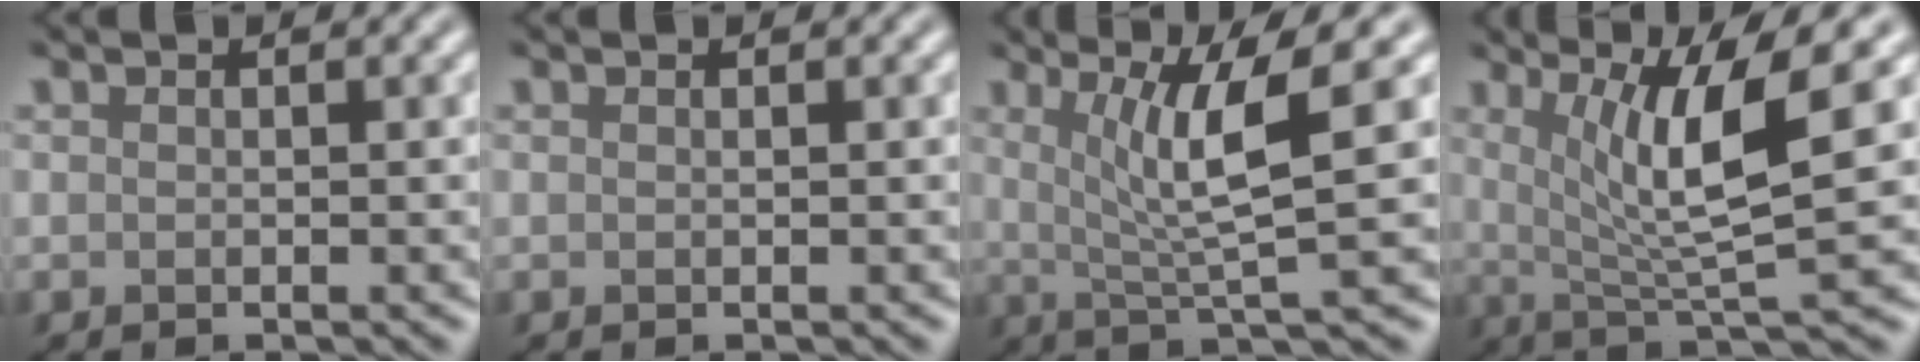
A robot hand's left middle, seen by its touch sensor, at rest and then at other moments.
{"total": 0.0}
{"total": 5.7, "force": [1.4, 0.8, 5.5], "torque": [-0.101, 0.000, 0.028]}
{"total": 7.2, "force": [1.7, 1.3, 6.9], "torque": [-0.113, -0.006, 0.031]}